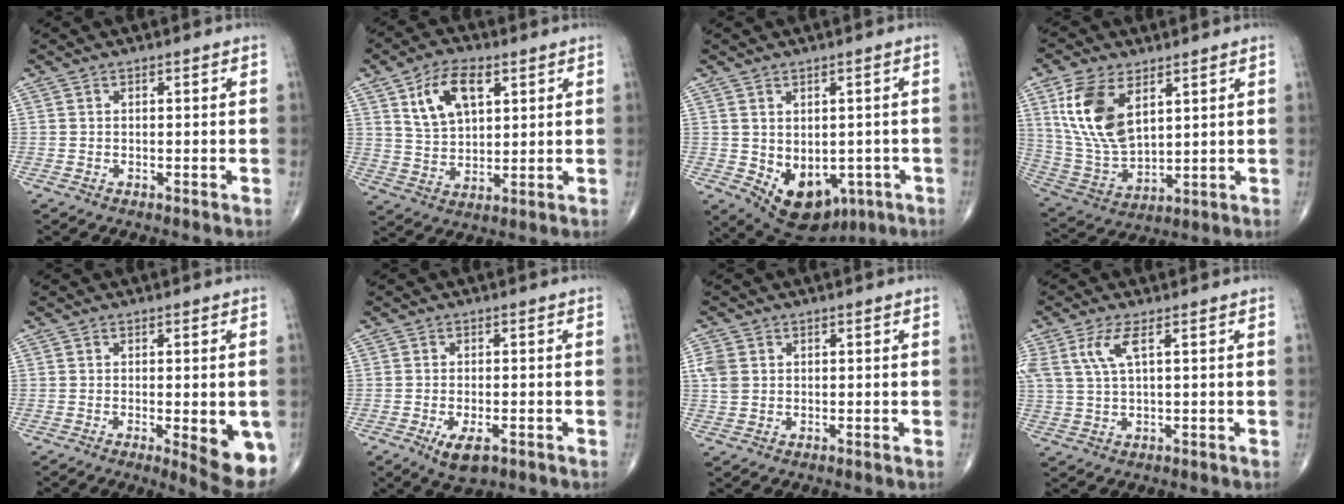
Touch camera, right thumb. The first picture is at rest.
{"total": 10.6, "force": [4.7, 5.9, 7.5], "torque": [-0.117, -0.013, 0.091]}
{"total": 11.6, "force": [-3.6, 7.9, 7.7], "torque": [-0.079, 0.002, -0.030]}
{"total": 14.7, "force": [5.8, 7.9, 10.9], "torque": [-0.213, -0.021, 0.128]}
{"total": 9.4, "force": [-2.6, 2.7, 8.7], "torque": [-0.099, -0.017, -0.027]}
{"total": 5.0, "force": [-2.3, 2.3, 3.8], "torque": [-0.062, 0.000, -0.034]}
{"total": 3.7, "force": [0.6, 3.1, 2.1], "torque": [-0.046, 0.005, 0.015]}
{"total": 5.5, "force": [2.1, 1.6, 4.9], "torque": [-0.129, 0.006, 0.048]}